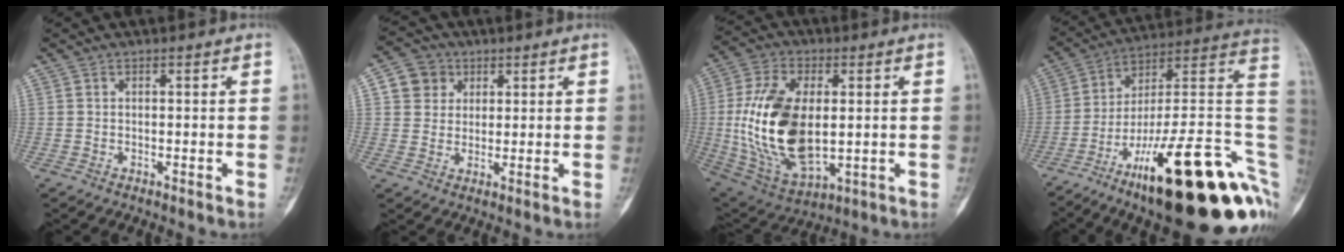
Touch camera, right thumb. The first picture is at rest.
{"total": 6.1, "force": [2.2, 5.5, 1.7], "torque": [0.001, -0.002, 0.035]}
{"total": 20.7, "force": [0.5, 11.4, 17.3], "torque": [-0.338, -0.010, 0.024]}
{"total": 32.6, "force": [-12.5, 9.3, 28.6], "torque": [-0.317, 0.079, -0.189]}